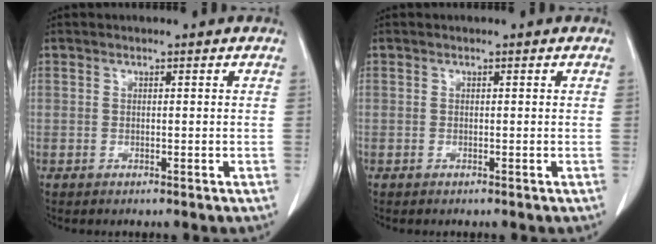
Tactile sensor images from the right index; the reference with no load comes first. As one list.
[{"total": 0.0}]